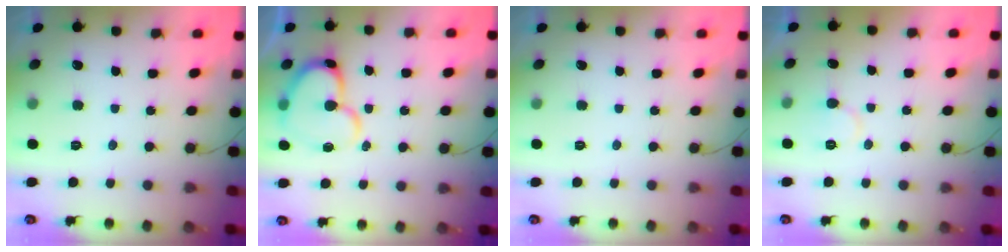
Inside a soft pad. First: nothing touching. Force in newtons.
{"total": 14.0, "press": 13.9, "slide": 1.2}
{"total": 0.0}
{"total": 7.1, "press": 7.1, "slide": 0.6}